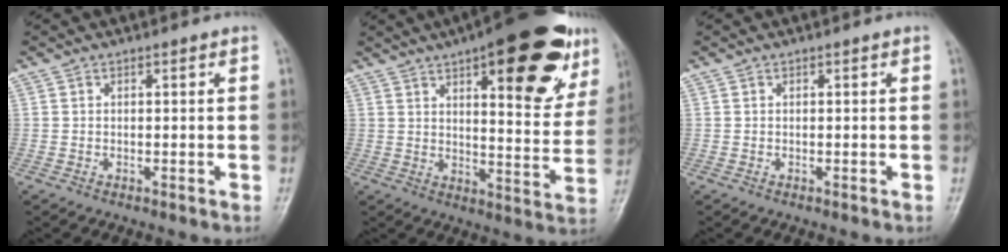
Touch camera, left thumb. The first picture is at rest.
{"total": 23.7, "force": [12.0, 8.4, 18.7], "torque": [-0.209, -0.029, 0.163]}
{"total": 0.0}